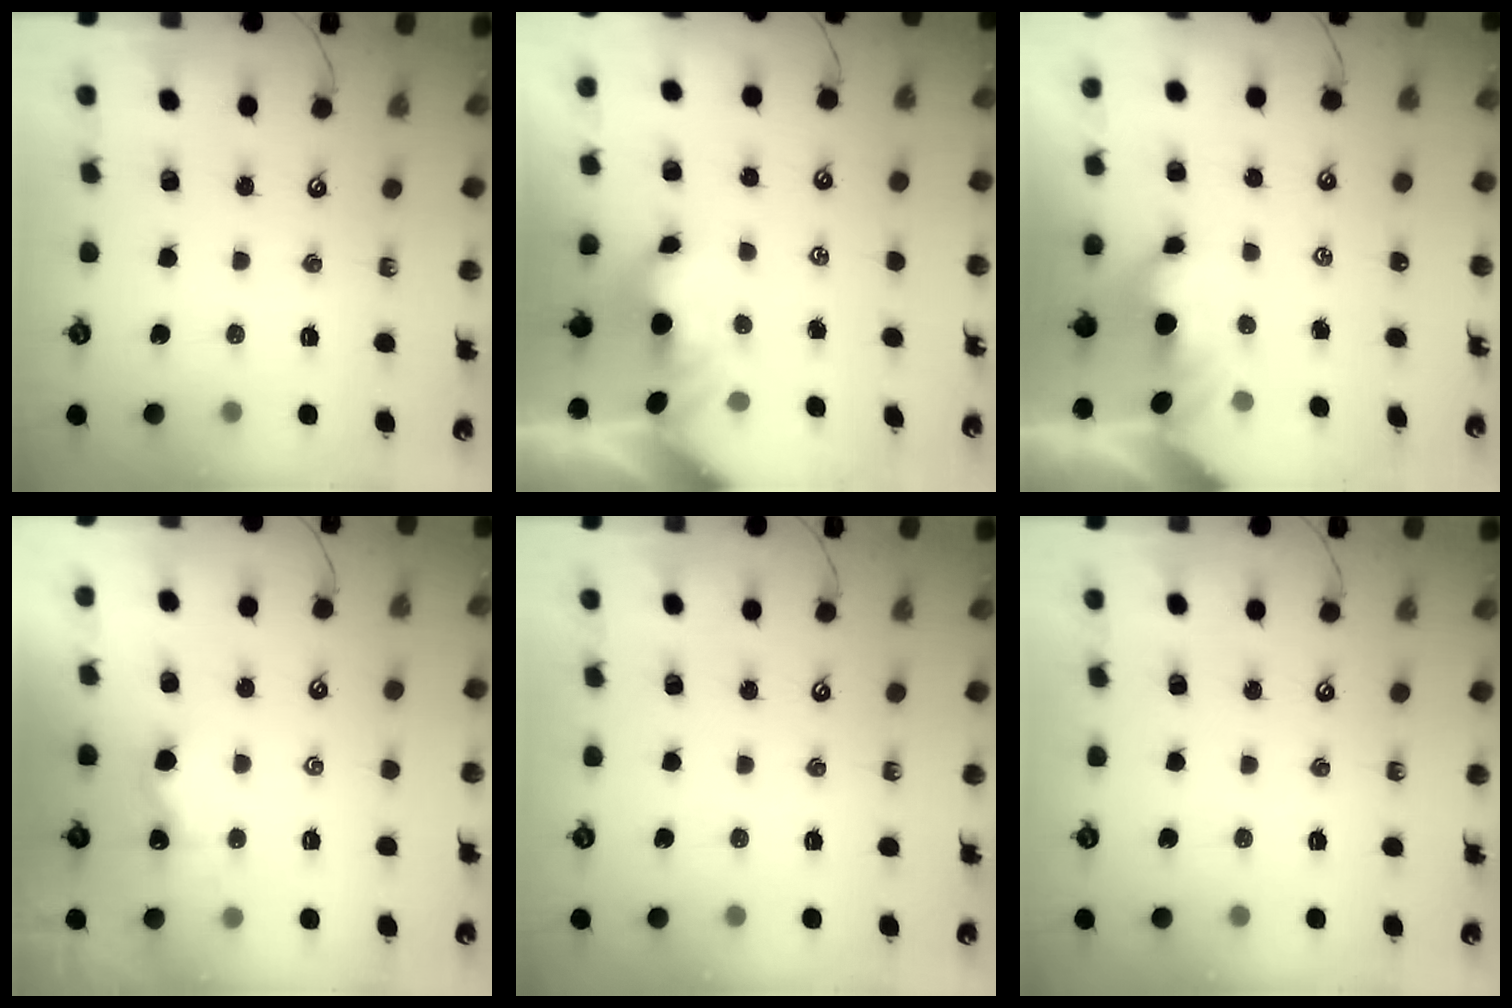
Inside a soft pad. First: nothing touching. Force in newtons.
{"total": 1.7, "press": 1.5, "slide": 0.7}
{"total": 1.9, "press": 1.9, "slide": 0.2}
{"total": 0.0}
{"total": 0.0}
{"total": 0.0}